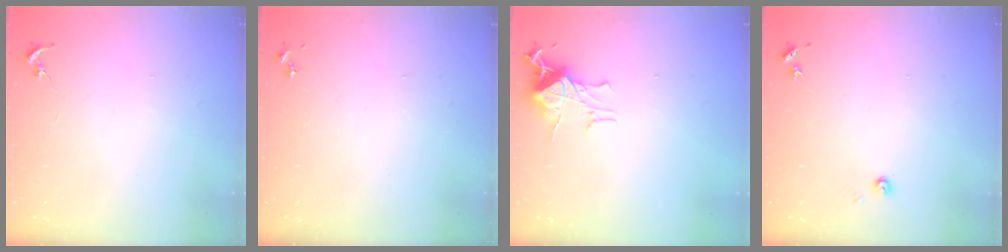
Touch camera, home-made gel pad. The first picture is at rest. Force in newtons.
{"total": 0.0}
{"total": 11.3, "press": 11.3, "slide": 0.9}
{"total": 3.5, "press": 3.5, "slide": 0.2}